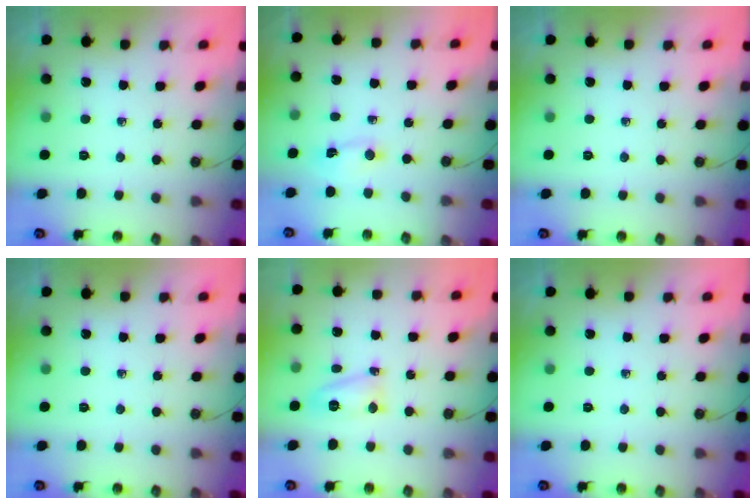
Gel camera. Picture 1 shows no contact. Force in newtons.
{"total": 1.0, "press": 1.0, "slide": 0.4}
{"total": 0.0}
{"total": 0.0}
{"total": 8.4, "press": 8.4, "slide": 0.9}
{"total": 0.0}